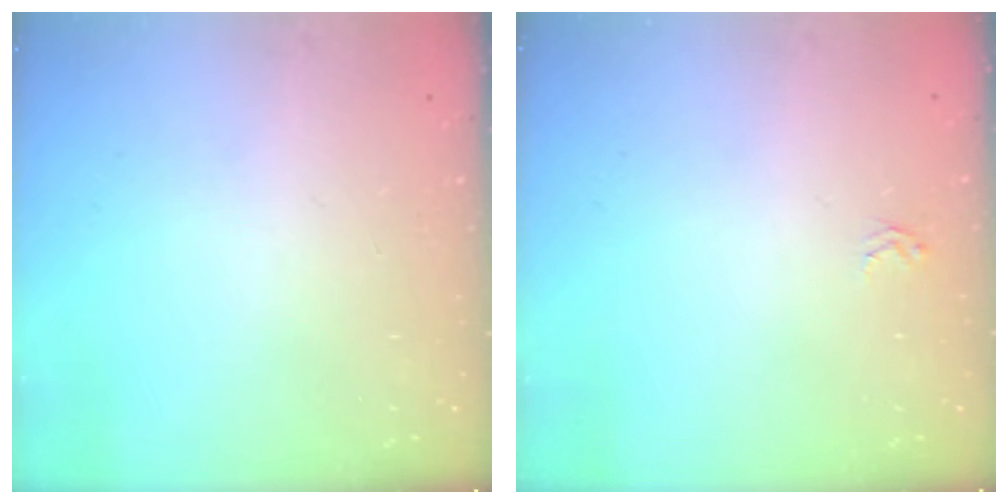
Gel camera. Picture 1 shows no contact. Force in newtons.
{"total": 1.9, "press": 1.9, "slide": 0.2}